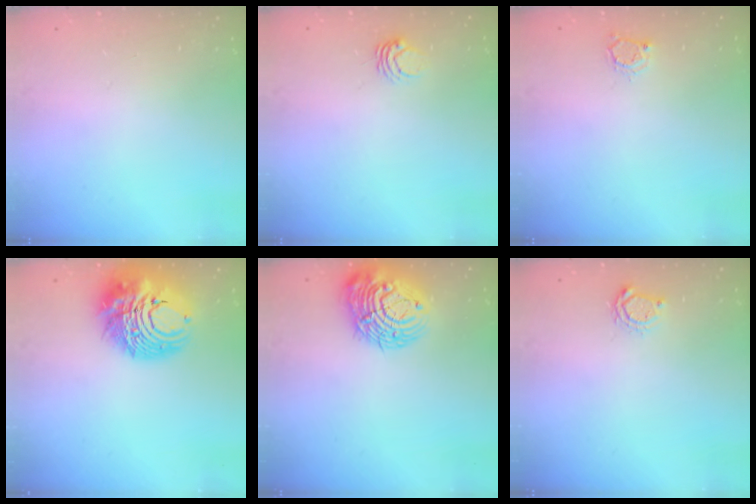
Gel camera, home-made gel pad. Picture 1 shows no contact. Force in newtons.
{"total": 4.9, "press": 4.9, "slide": 0.4}
{"total": 2.9, "press": 2.9, "slide": 0.4}
{"total": 16.5, "press": 16.4, "slide": 2.1}
{"total": 14.8, "press": 14.7, "slide": 1.5}
{"total": 4.7, "press": 4.7, "slide": 0.6}